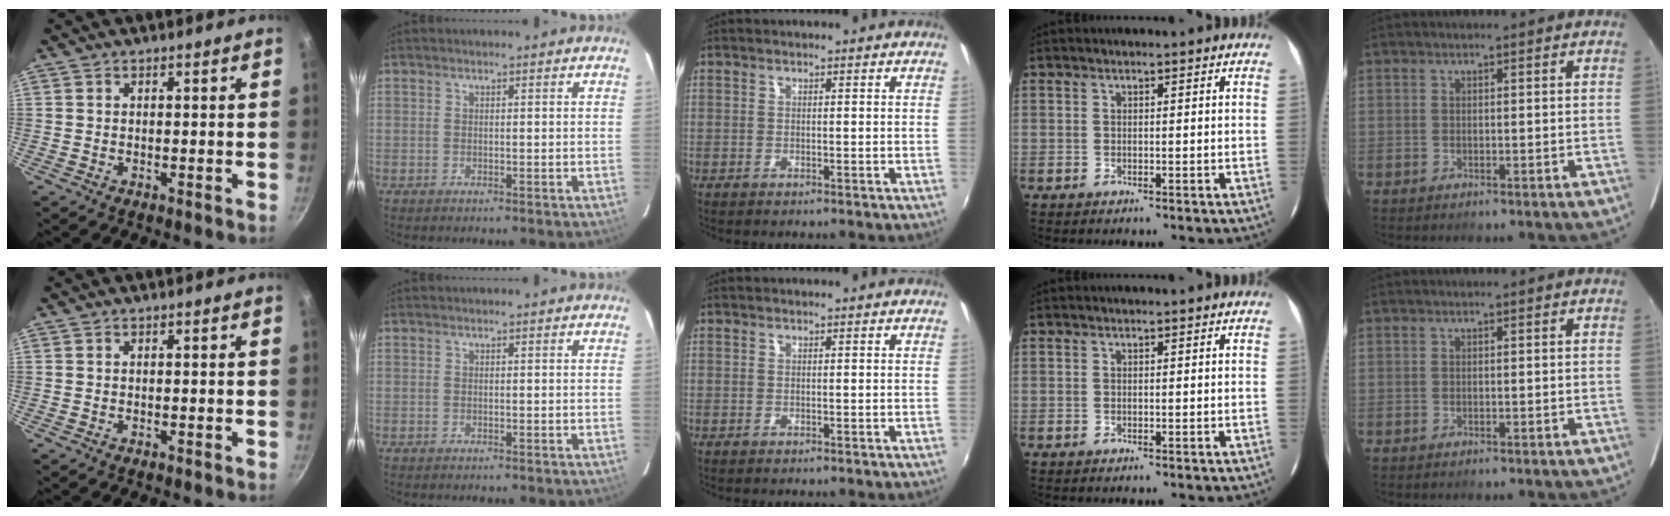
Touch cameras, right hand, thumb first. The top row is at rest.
{}